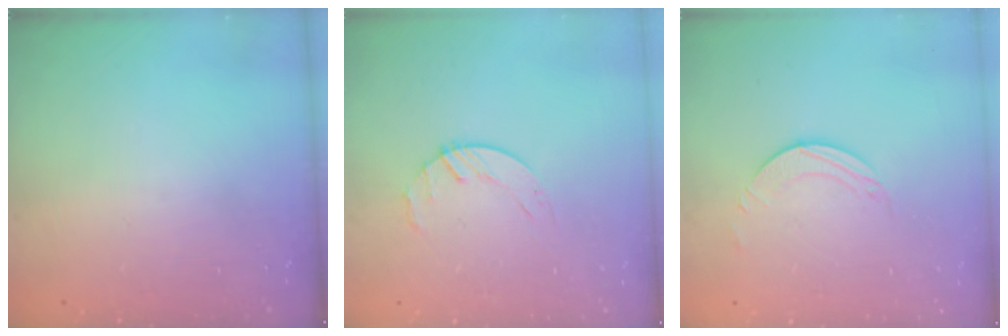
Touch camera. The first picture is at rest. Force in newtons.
{"total": 2.7, "press": 2.6, "slide": 0.3}
{"total": 2.0, "press": 2.0, "slide": 0.2}